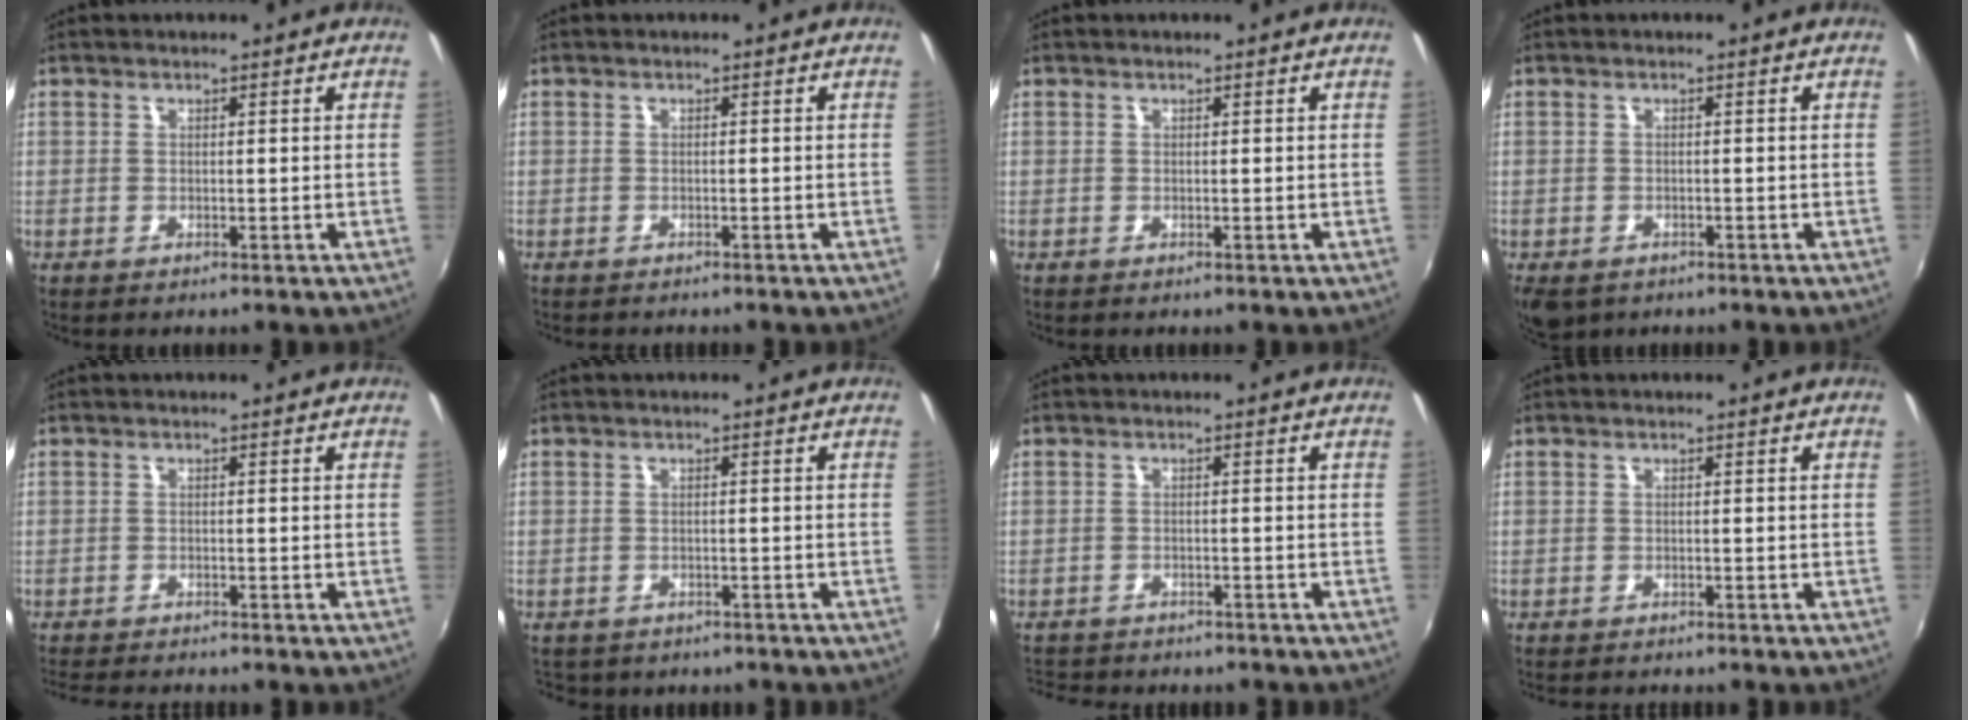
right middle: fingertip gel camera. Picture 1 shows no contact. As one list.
[{"total": 1.3, "force": [-1.3, 0.3, 0.3], "torque": [-0.010, -0.008, -0.019]}, {"total": 0.0}, {"total": 5.4, "force": [-3.3, 3.3, 2.8], "torque": [-0.064, -0.018, -0.047]}, {"total": 6.0, "force": [-5.6, 0.6, 2.1], "torque": [-0.055, -0.019, -0.094]}, {"total": 5.0, "force": [-4.0, 2.6, 1.5], "torque": [-0.037, -0.012, -0.052]}, {"total": 8.6, "force": [-7.6, 3.1, 2.7], "torque": [-0.075, -0.014, -0.113]}, {"total": 3.7, "force": [-3.4, 0.7, 1.2], "torque": [-0.031, -0.016, -0.054]}]